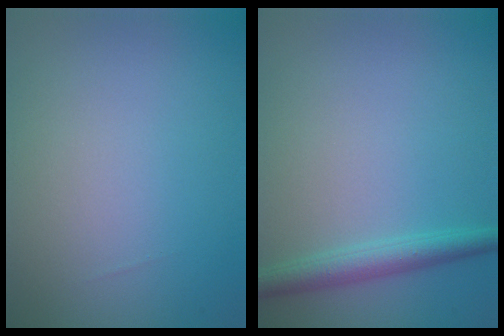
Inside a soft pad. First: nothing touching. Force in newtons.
{"total": 2.6, "press": 2.6, "slide": 0.0}